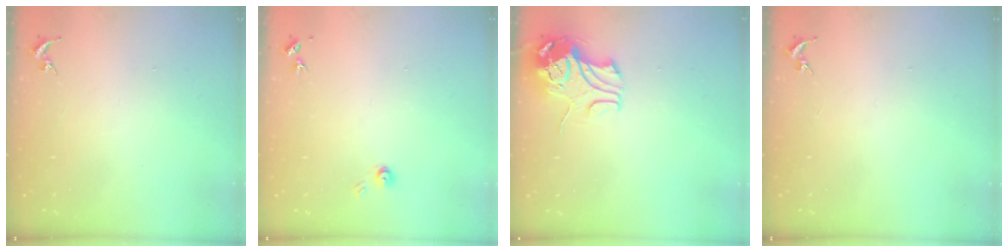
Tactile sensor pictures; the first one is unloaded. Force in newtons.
{"total": 4.0, "press": 3.9, "slide": 0.4}
{"total": 9.6, "press": 9.5, "slide": 1.0}
{"total": 0.0}